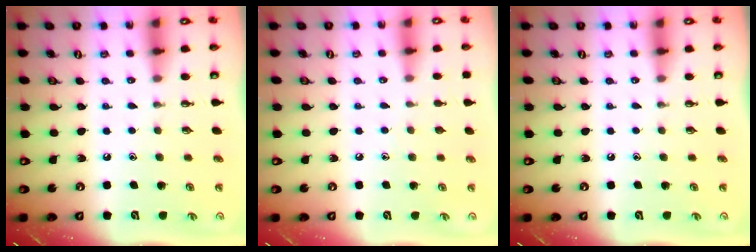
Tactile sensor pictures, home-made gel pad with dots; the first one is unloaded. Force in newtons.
{"total": 3.8, "press": 3.7, "slide": 0.4}
{"total": 0.0}